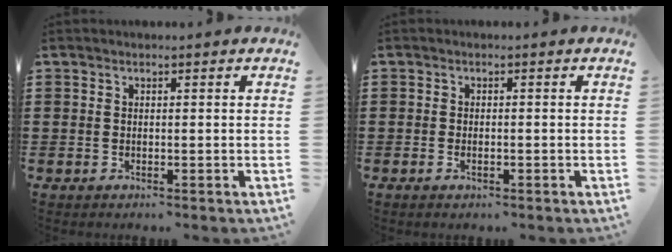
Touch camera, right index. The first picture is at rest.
{"total": 1.1, "force": [-0.5, 0.4, 0.9], "torque": [-0.019, -0.004, -0.009]}